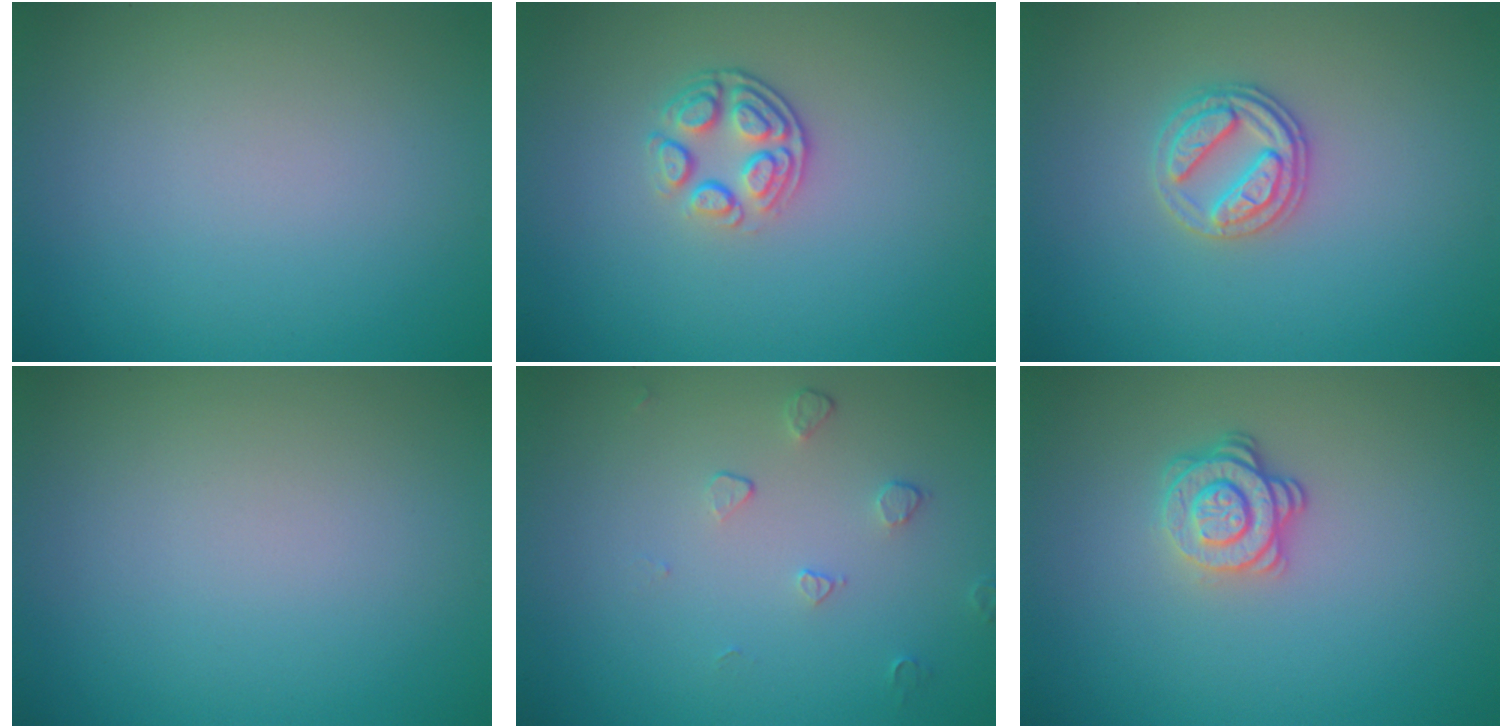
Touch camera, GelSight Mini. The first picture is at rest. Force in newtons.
{"total": 3.0, "press": 2.3, "slide": 1.9}
{"total": 2.6, "press": 2.6, "slide": 0.6}
{"total": 0.0}
{"total": 1.1, "press": 0.7, "slide": 0.9}
{"total": 2.9, "press": 2.5, "slide": 1.6}